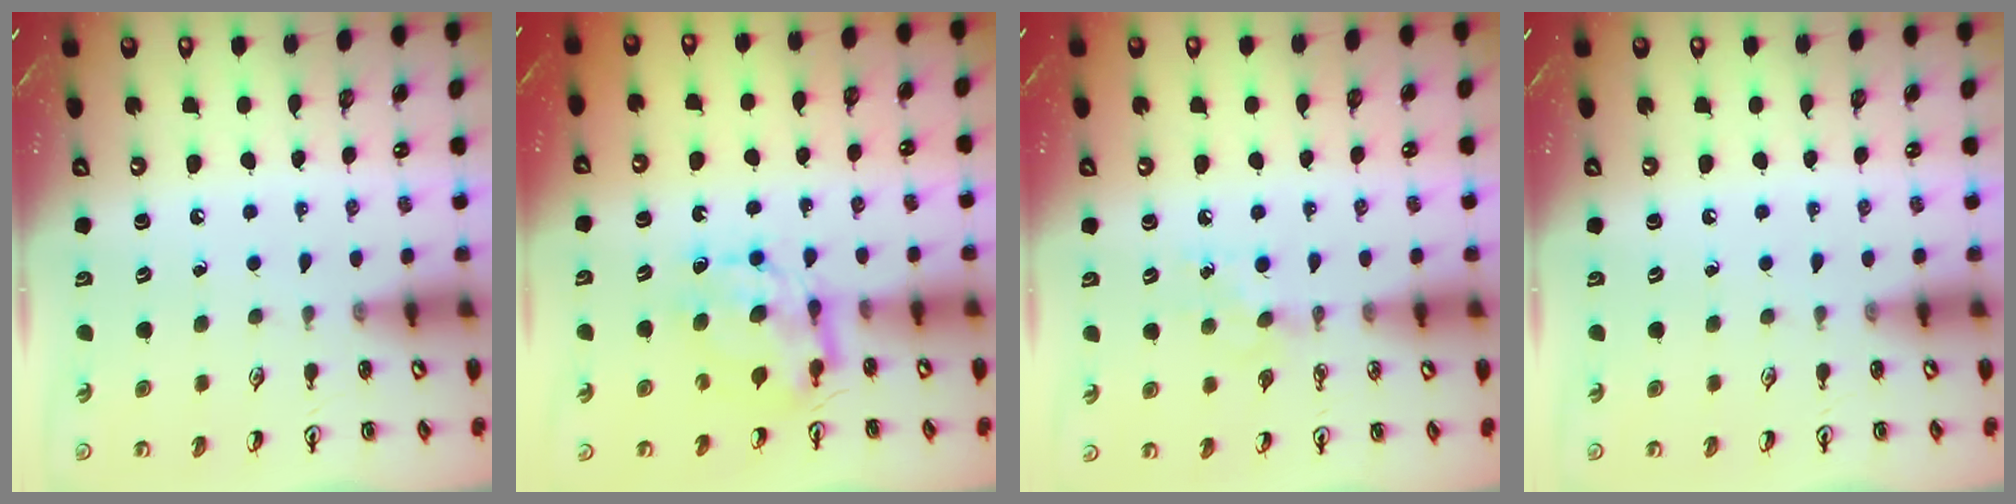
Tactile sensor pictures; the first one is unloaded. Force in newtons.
{"total": 6.9, "press": 6.9, "slide": 0.6}
{"total": 5.4, "press": 5.3, "slide": 0.8}
{"total": 0.0}